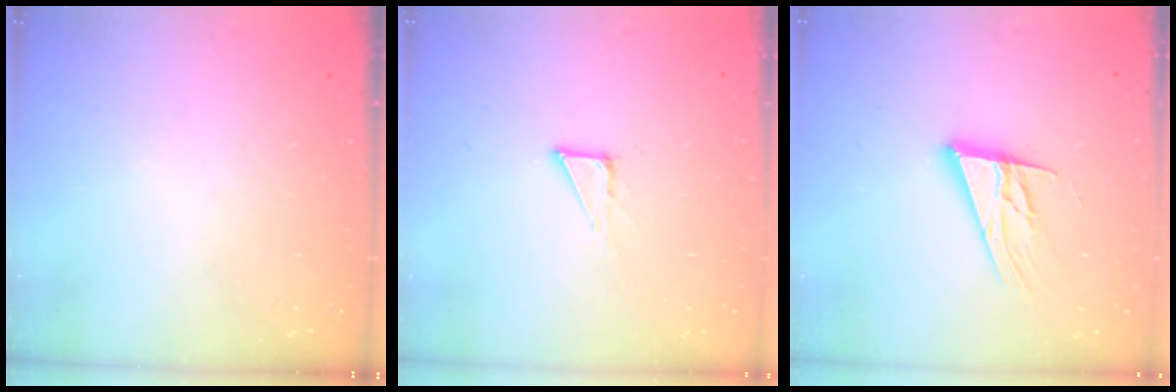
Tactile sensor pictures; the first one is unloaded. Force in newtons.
{"total": 1.9, "press": 1.9, "slide": 0.1}
{"total": 14.7, "press": 14.1, "slide": 4.0}